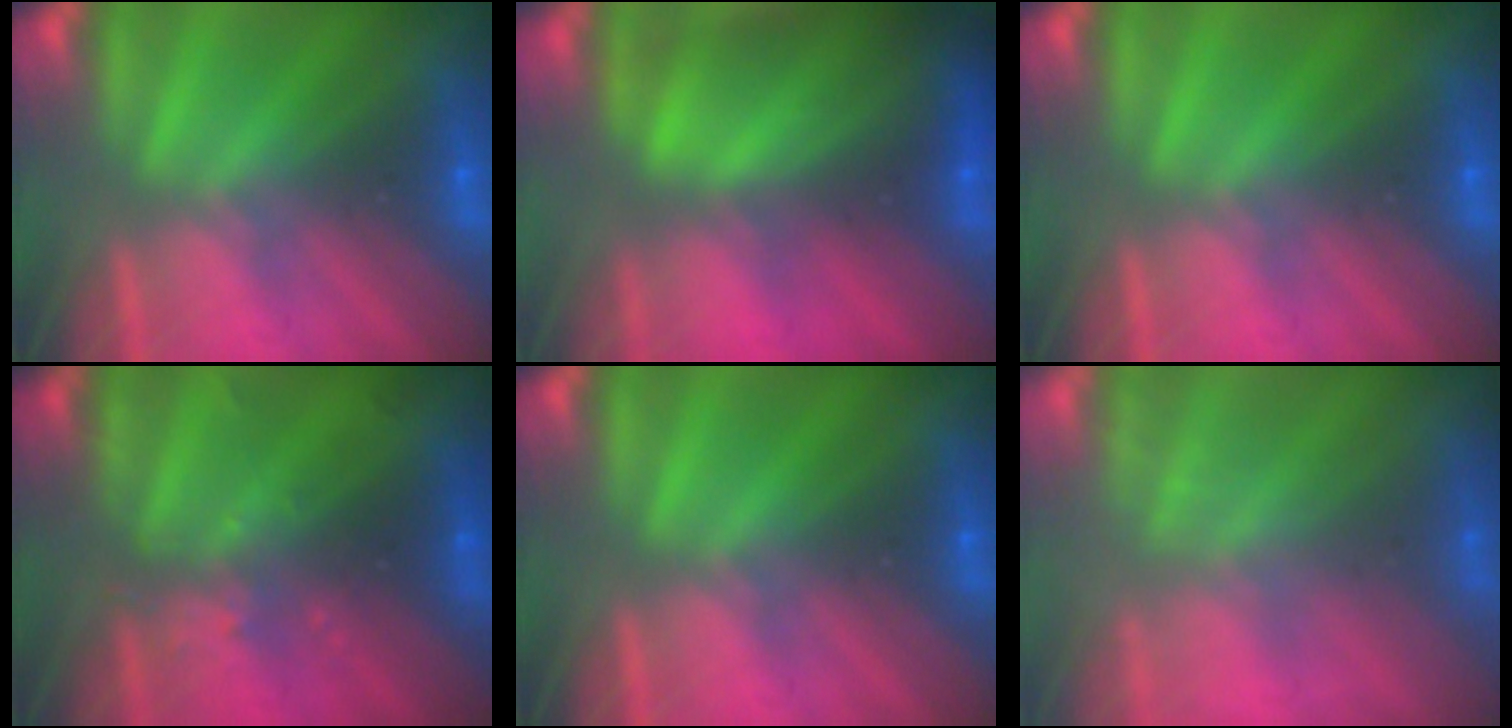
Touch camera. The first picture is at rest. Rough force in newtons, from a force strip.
{"total": 8.4}
{"total": 0.0}
{"total": 2.5}
{"total": 0.0}
{"total": 2.4}